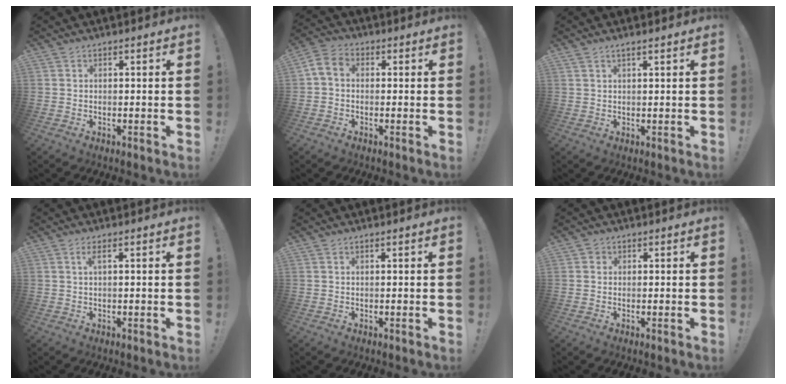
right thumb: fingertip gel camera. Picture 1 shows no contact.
{"total": 5.7, "force": [0.0, 4.2, 3.8], "torque": [-0.074, 0.014, 0.008]}
{"total": 1.5, "force": [1.2, 0.3, 0.9], "torque": [-0.018, 0.000, 0.022]}
{"total": 1.7, "force": [0.5, 0.1, 1.7], "torque": [-0.026, -0.001, 0.005]}
{"total": 0.0}
{"total": 1.3, "force": [0.3, 1.2, 0.1], "torque": [-0.002, 0.004, 0.005]}